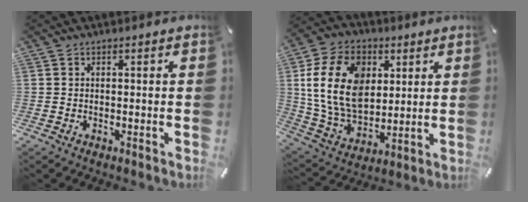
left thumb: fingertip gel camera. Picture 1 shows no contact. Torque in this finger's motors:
{"motor_torque": [2.45, 2.37, 2.07, 0.02, 0.58]}